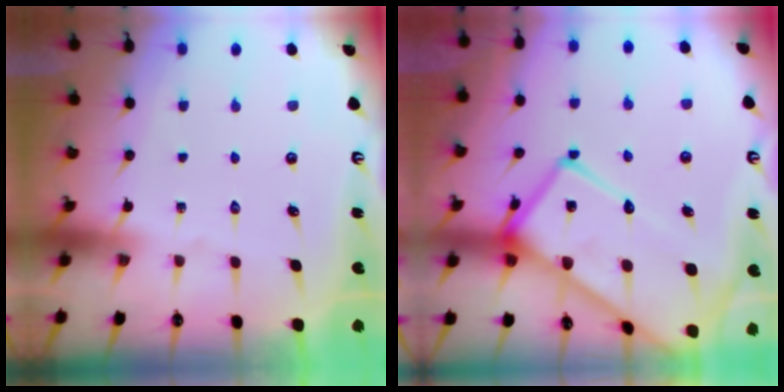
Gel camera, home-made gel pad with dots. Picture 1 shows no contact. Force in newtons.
{"total": 21.9, "press": 21.8, "slide": 1.9}